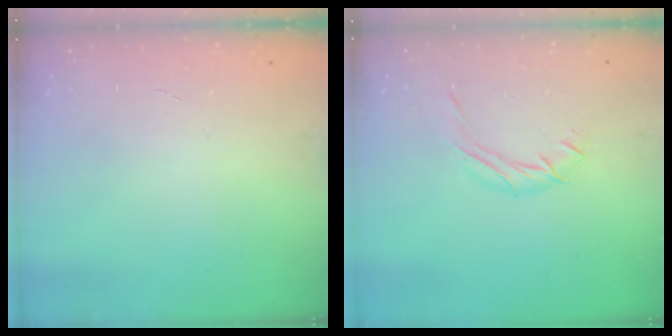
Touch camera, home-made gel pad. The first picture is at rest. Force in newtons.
{"total": 5.8, "press": 5.8, "slide": 0.8}